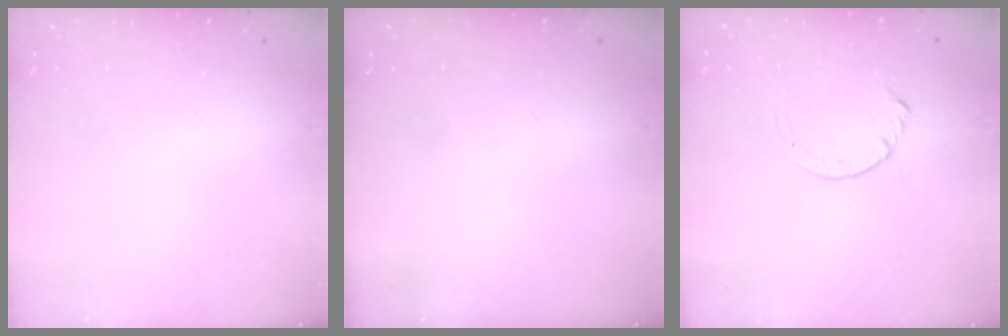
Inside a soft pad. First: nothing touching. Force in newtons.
{"total": 0.0}
{"total": 4.4, "press": 4.4, "slide": 0.5}